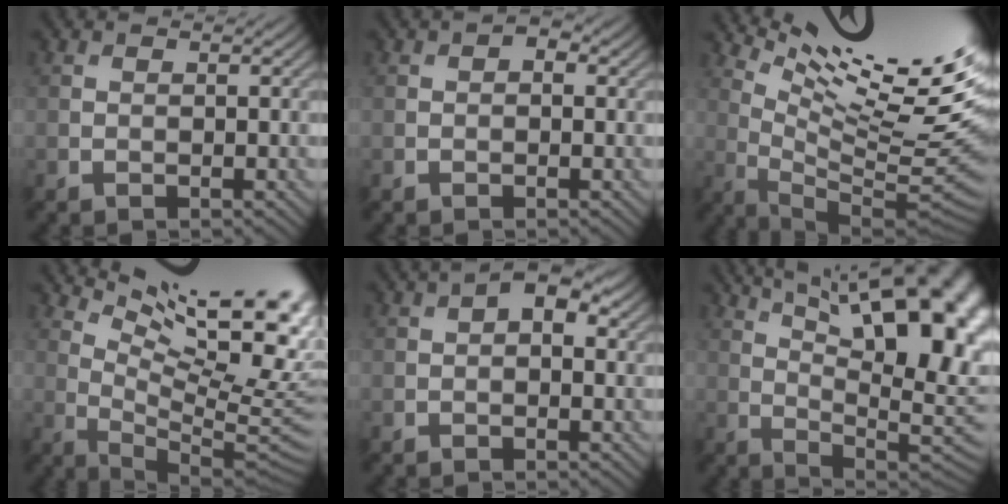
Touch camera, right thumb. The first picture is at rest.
{"total": 1.3, "force": [0.1, 0.8, 1.0], "torque": [-0.007, 0.003, -0.003]}
{"total": 15.9, "force": [8.9, 2.6, 12.9], "torque": [-0.209, -0.015, 0.160]}
{"total": 15.4, "force": [8.0, 4.5, 12.3], "torque": [-0.188, 0.002, 0.128]}
{"total": 4.4, "force": [1.3, 2.4, 3.5], "torque": [-0.044, 0.008, 0.014]}
{"total": 20.1, "force": [8.3, 8.0, 16.5], "torque": [-0.223, 0.048, 0.126]}